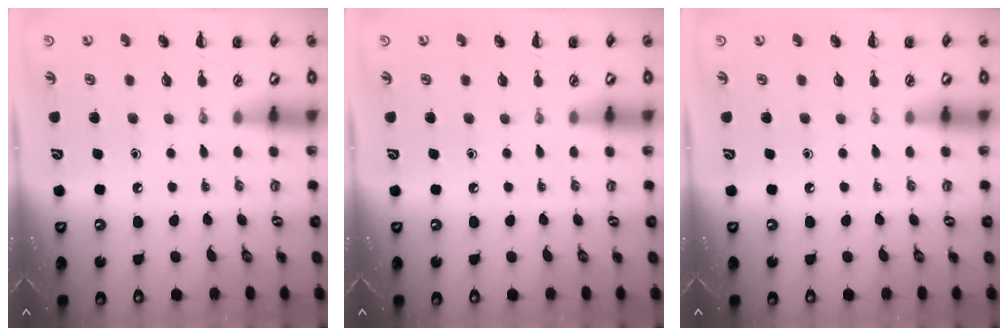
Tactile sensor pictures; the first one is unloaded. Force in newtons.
{"total": 0.0}
{"total": 0.0}